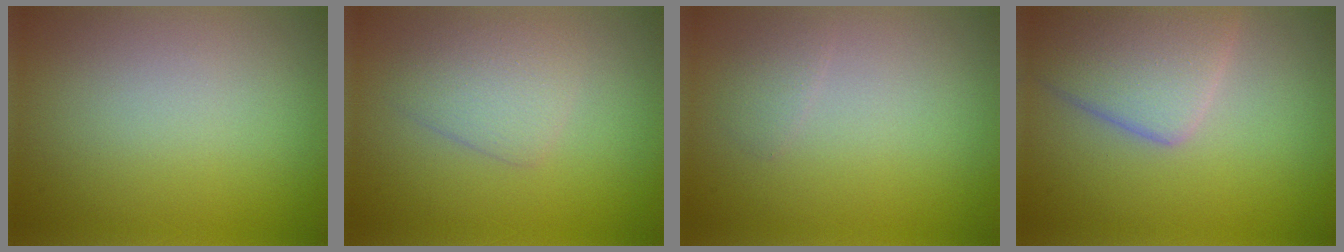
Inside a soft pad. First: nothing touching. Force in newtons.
{"total": 2.6, "press": 2.6, "slide": 0.1}
{"total": 0.9, "press": 0.9, "slide": 0.0}
{"total": 5.1, "press": 5.1, "slide": 0.3}